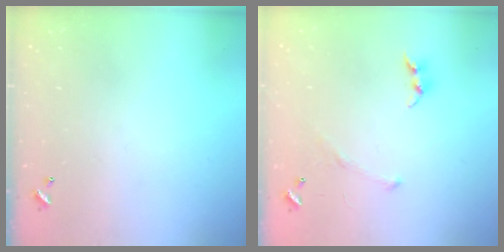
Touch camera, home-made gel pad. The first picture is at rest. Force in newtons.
{"total": 3.9, "press": 3.9, "slide": 0.8}